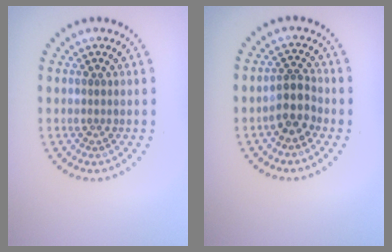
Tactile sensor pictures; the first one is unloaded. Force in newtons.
{"total": 2.6, "press": 2.3, "slide": 1.2}